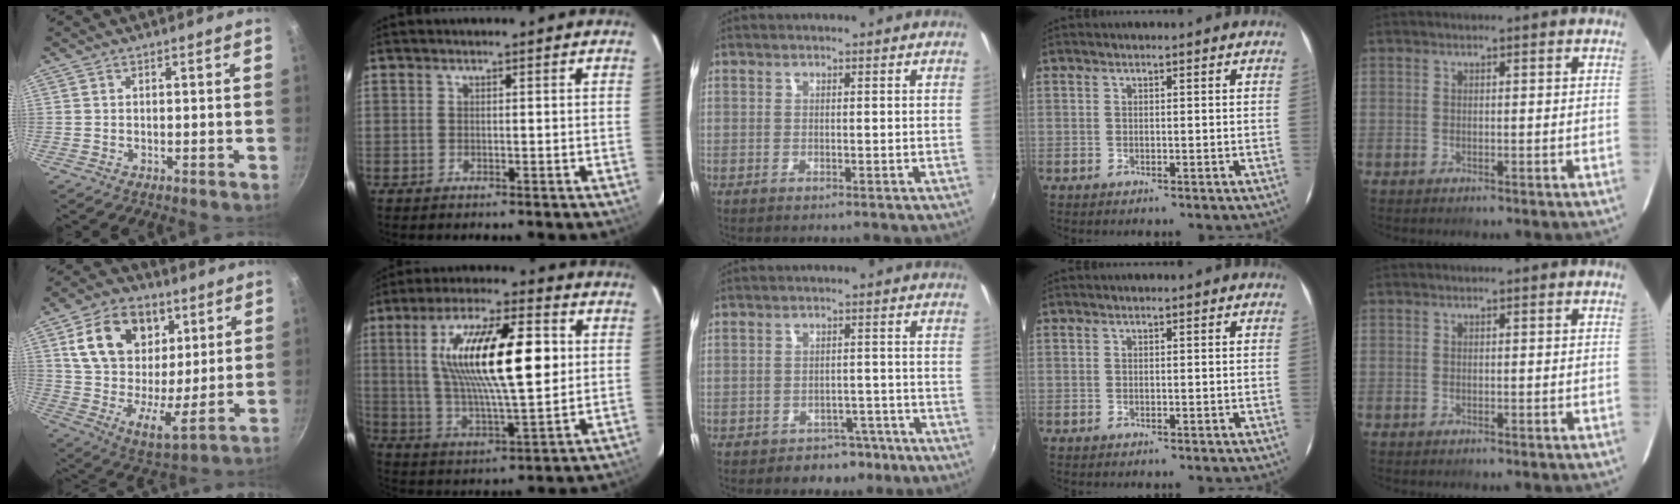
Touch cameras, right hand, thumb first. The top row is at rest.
{"thumb": {"total": 20.1, "force": [8.0, 13.2, 12.8], "torque": [-0.191, -0.026, 0.135]}, "index": {"total": 20.0, "force": [3.9, 5.4, 18.8], "torque": [-0.336, 0.016, 0.074]}, "middle": {"total": 5.7, "force": [-3.9, 4.0, 1.1], "torque": [-0.025, 0.018, -0.041]}}